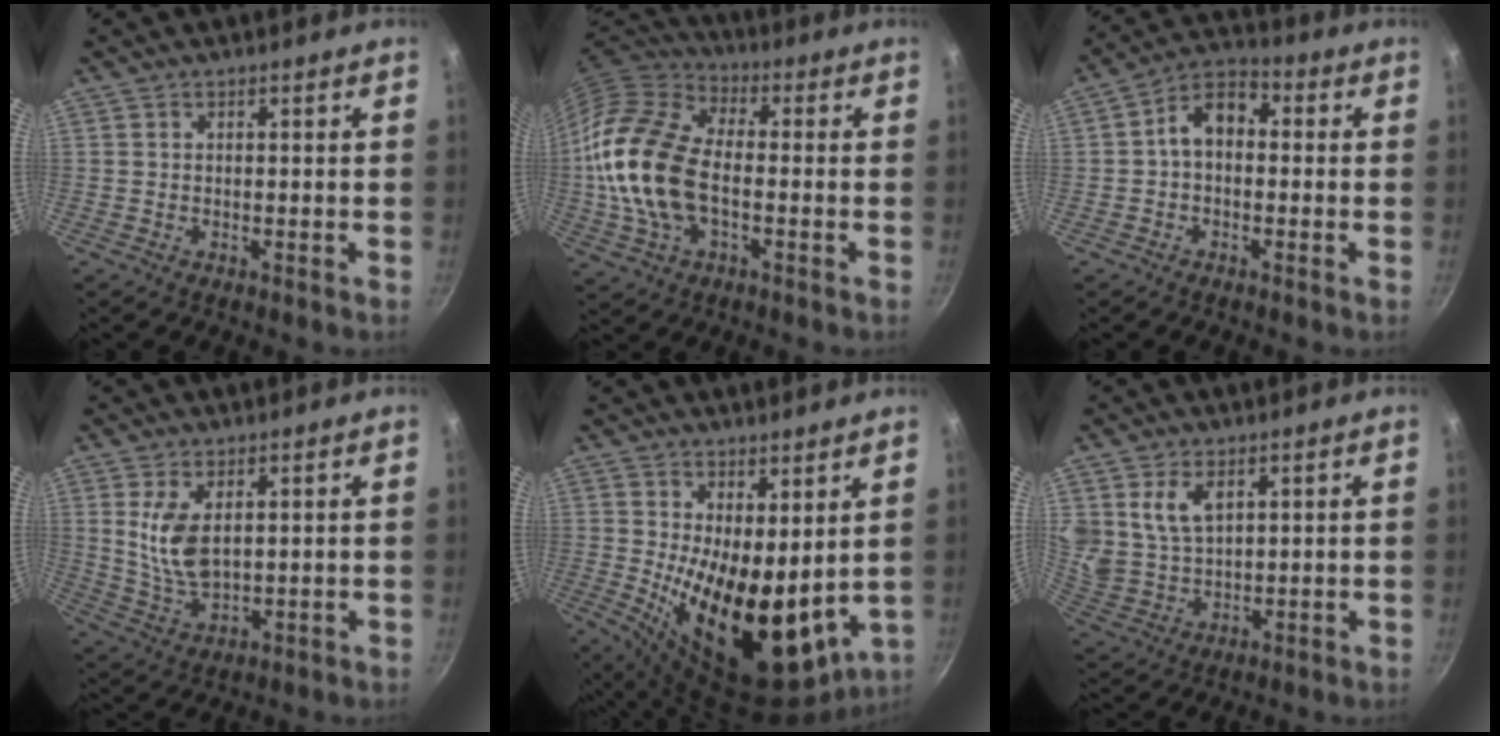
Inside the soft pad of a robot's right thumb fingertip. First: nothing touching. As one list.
[{"total": 19.4, "force": [-1.9, 11.7, 15.3], "torque": [-0.294, 0.031, -0.048]}, {"total": 8.1, "force": [0.1, 5.6, 5.8], "torque": [-0.076, 0.032, -0.017]}, {"total": 8.8, "force": [2.2, 4.8, 7.1], "torque": [-0.133, -0.024, 0.054]}, {"total": 17.6, "force": [1.9, 8.2, 15.5], "torque": [-0.204, -0.046, 0.048]}, {"total": 8.5, "force": [3.7, 5.6, 5.3], "torque": [-0.090, -0.025, 0.082]}]